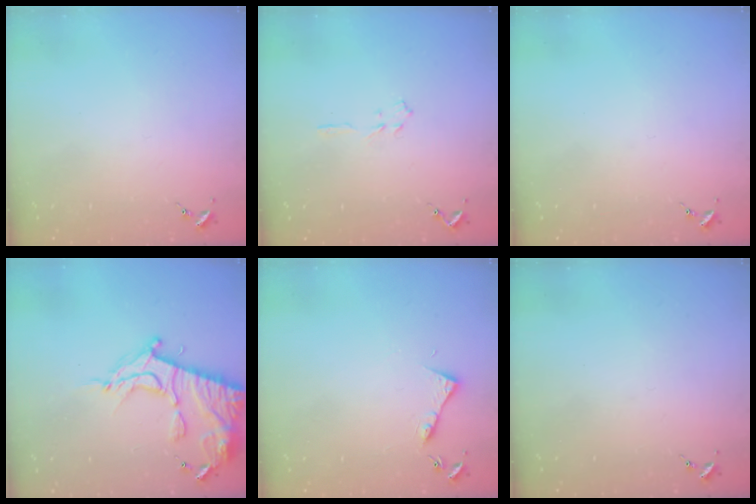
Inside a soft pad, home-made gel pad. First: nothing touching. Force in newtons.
{"total": 3.1, "press": 3.1, "slide": 0.3}
{"total": 0.0}
{"total": 16.2, "press": 16.1, "slide": 1.4}
{"total": 6.1, "press": 6.0, "slide": 0.8}
{"total": 0.0}